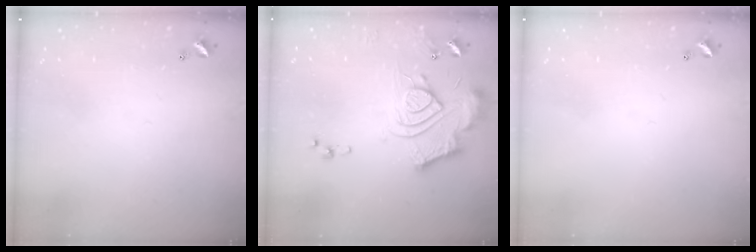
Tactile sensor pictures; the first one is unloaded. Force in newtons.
{"total": 14.1, "press": 14.1, "slide": 1.3}
{"total": 0.0}